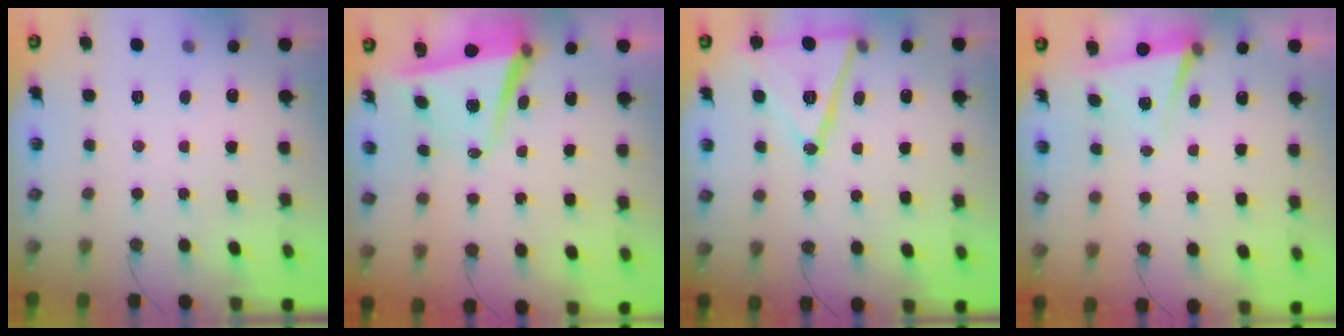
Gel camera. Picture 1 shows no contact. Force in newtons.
{"total": 5.5, "press": 5.2, "slide": 1.8}
{"total": 17.1, "press": 16.8, "slide": 3.4}
{"total": 3.4, "press": 2.9, "slide": 1.7}